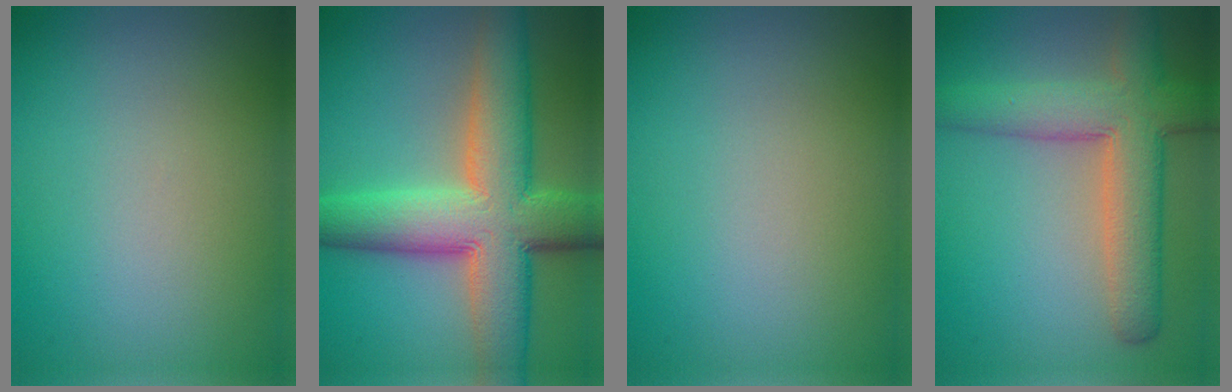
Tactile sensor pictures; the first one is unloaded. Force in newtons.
{"total": 11.2, "press": 11.1, "slide": 0.4}
{"total": 0.0}
{"total": 7.1, "press": 7.1, "slide": 0.4}